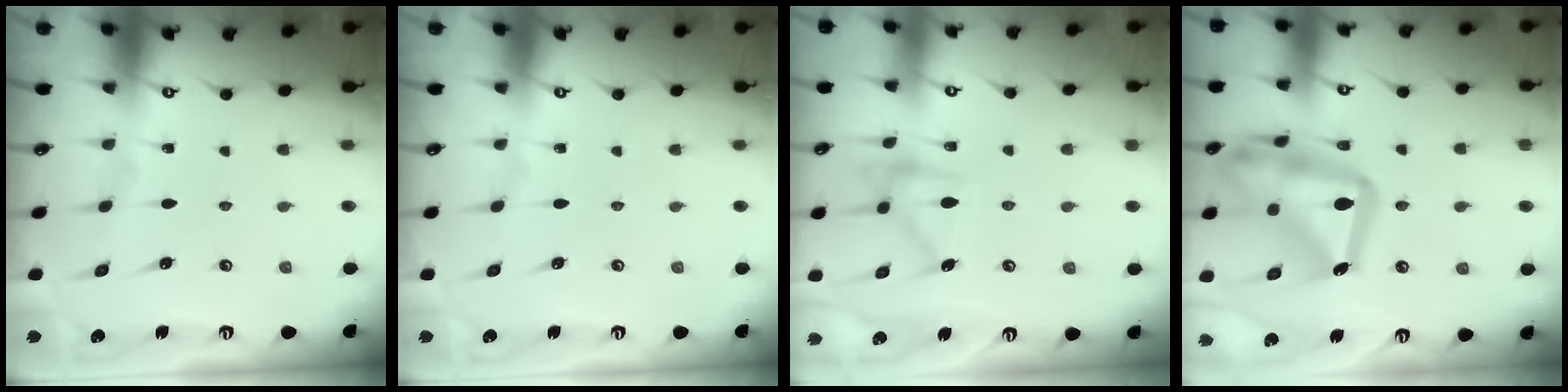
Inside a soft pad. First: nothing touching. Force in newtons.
{"total": 0.0}
{"total": 15.3, "press": 15.2, "slide": 1.0}
{"total": 25.0, "press": 24.9, "slide": 1.9}